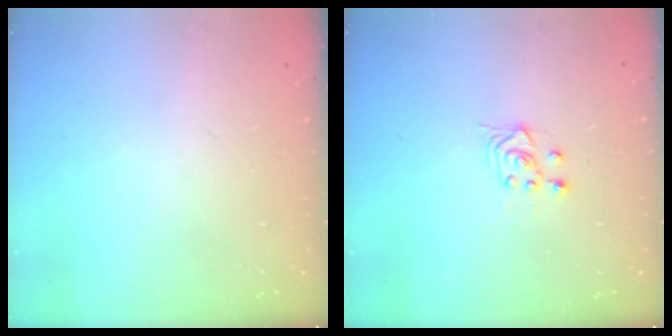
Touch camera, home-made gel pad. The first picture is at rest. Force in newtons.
{"total": 4.2, "press": 4.0, "slide": 1.4}